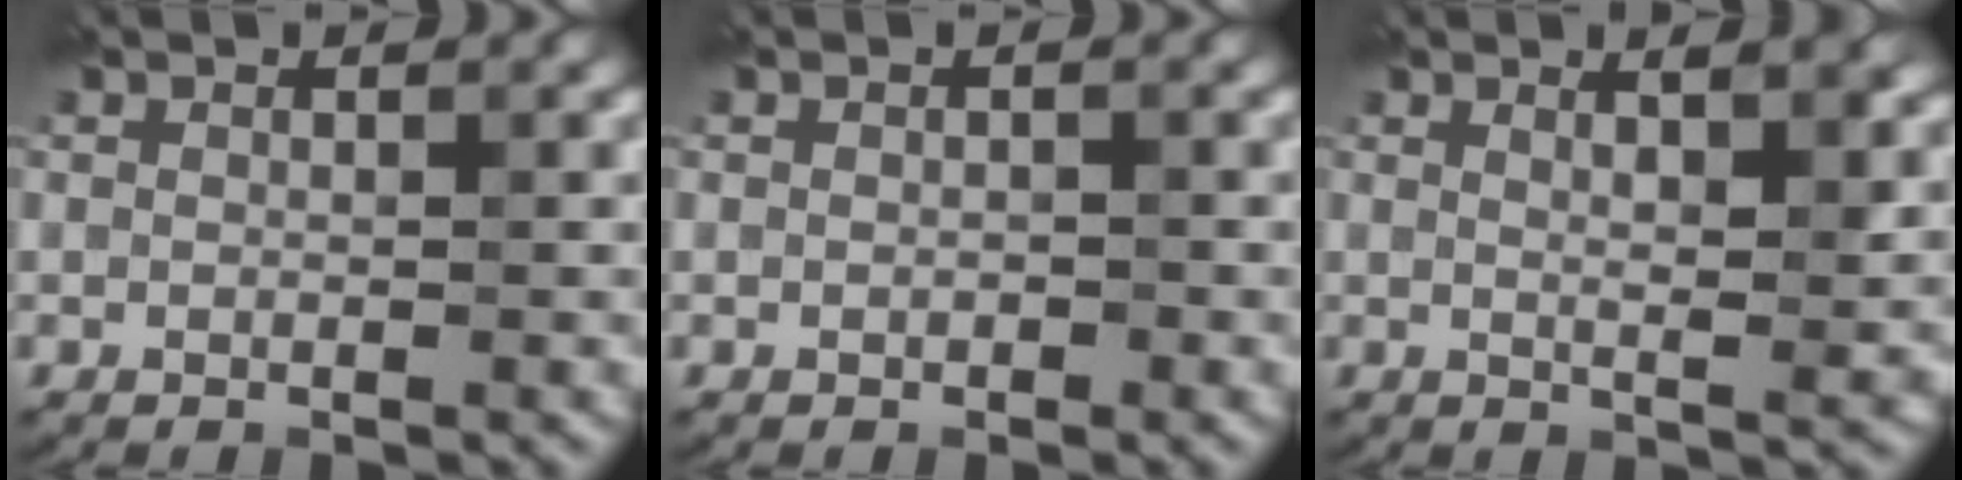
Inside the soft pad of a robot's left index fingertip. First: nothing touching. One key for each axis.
{"total": 0.5, "fx": -0.1, "fy": 0.3, "fz": 0.4, "tx": -0.005, "ty": 0.001, "tz": -0.001}
{"total": 5.5, "fx": 2.6, "fy": 1.7, "fz": 4.6, "tx": -0.046, "ty": 0.014, "tz": 0.017}